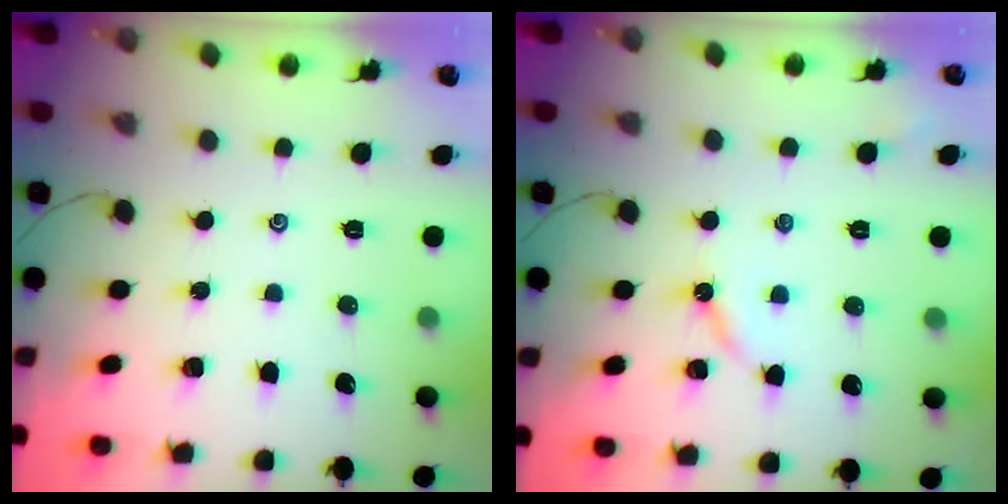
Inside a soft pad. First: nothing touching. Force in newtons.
{"total": 4.2, "press": 4.2, "slide": 0.4}